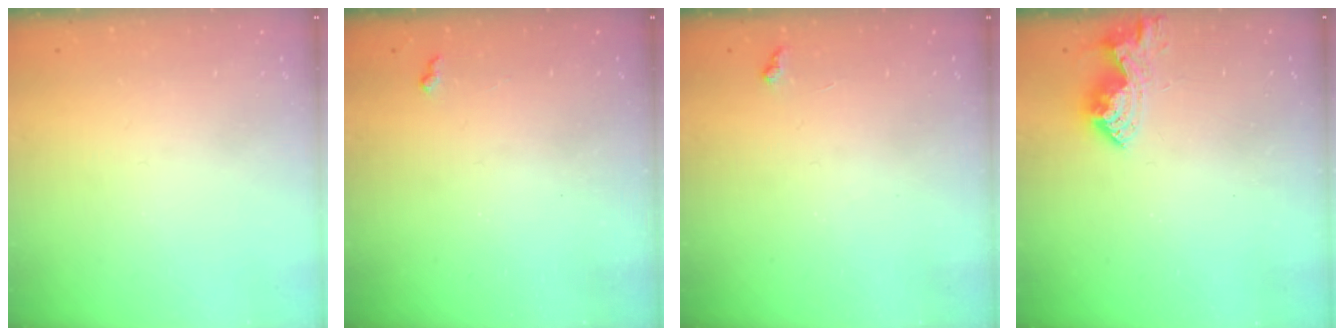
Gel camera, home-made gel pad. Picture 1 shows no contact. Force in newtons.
{"total": 5.0, "press": 5.0, "slide": 0.7}
{"total": 6.1, "press": 6.1, "slide": 0.7}
{"total": 13.7, "press": 13.6, "slide": 0.9}